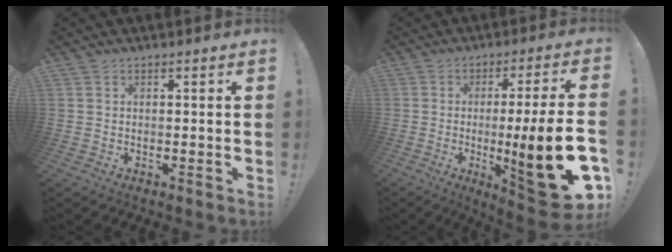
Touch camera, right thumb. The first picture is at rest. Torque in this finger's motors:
{"motor_torque": [1.76, 2.57, 1.54, -1.23, 0.25]}